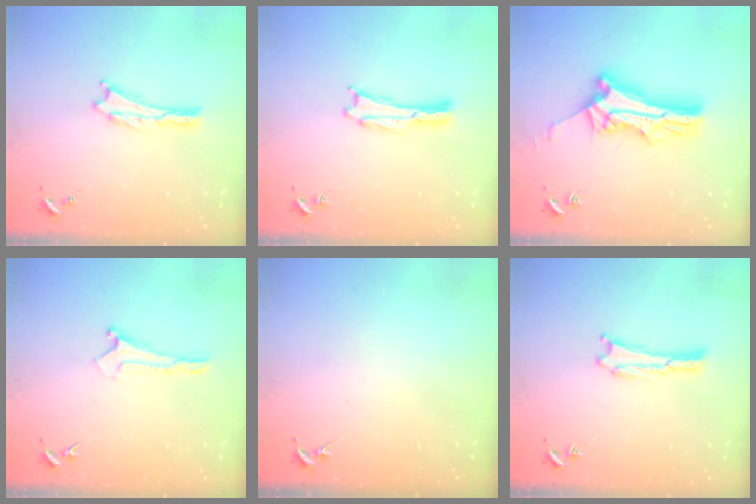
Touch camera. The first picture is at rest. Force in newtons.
{"total": 0.0}
{"total": 10.4, "press": 10.4, "slide": 0.8}
{"total": 0.0}
{"total": 0.0}
{"total": 0.0}